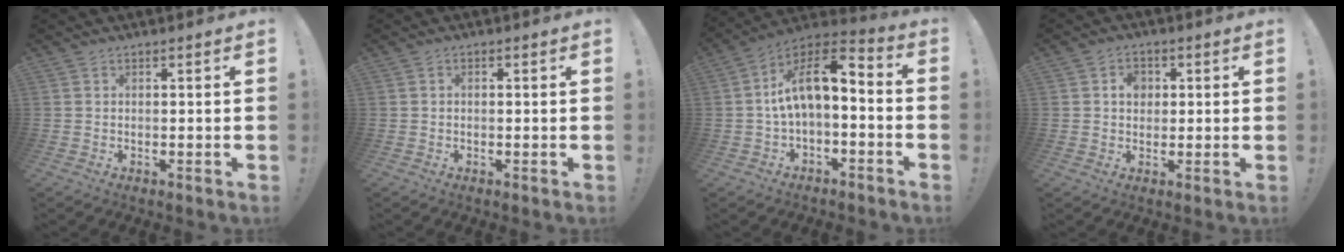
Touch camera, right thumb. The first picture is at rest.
{"total": 0.5, "force": [-0.3, 0.3, 0.3], "torque": [-0.006, 0.002, -0.006]}
{"total": 11.6, "force": [0.7, 5.1, 10.4], "torque": [-0.173, 0.010, 0.014]}
{"total": 4.4, "force": [0.8, 3.7, 2.3], "torque": [-0.031, 0.002, 0.011]}